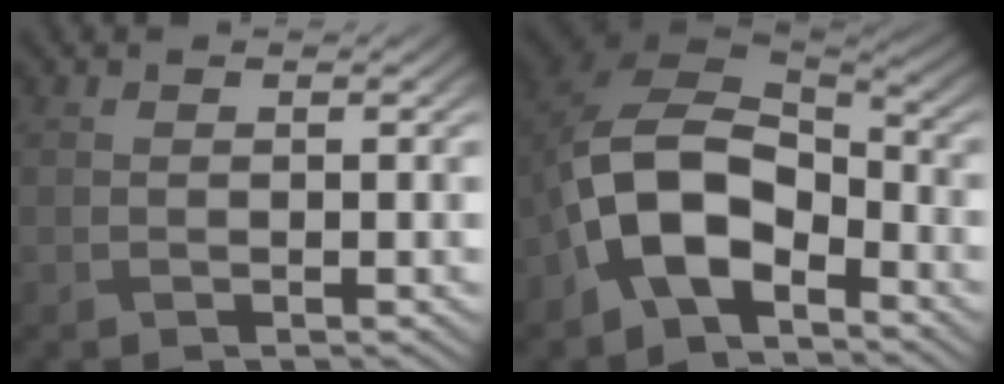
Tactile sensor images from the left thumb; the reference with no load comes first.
{"total": 12.0, "force": [-5.1, 7.2, 8.2], "torque": [-0.166, -0.009, -0.107]}